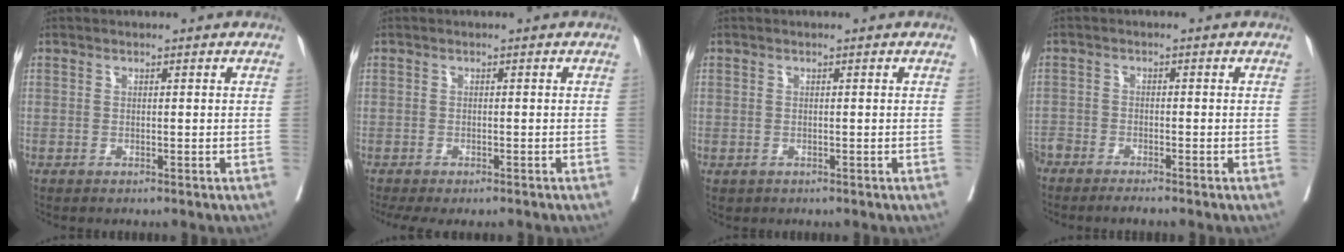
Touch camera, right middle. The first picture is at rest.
{"total": 5.2, "force": [-4.2, 1.9, 2.3], "torque": [-0.026, -0.008, -0.065]}
{"total": 0.6, "force": [-0.3, 0.6, 0.2], "torque": [-0.007, 0.002, 0.003]}
{"total": 4.8, "force": [-4.3, 0.6, 1.9], "torque": [-0.033, -0.009, -0.078]}